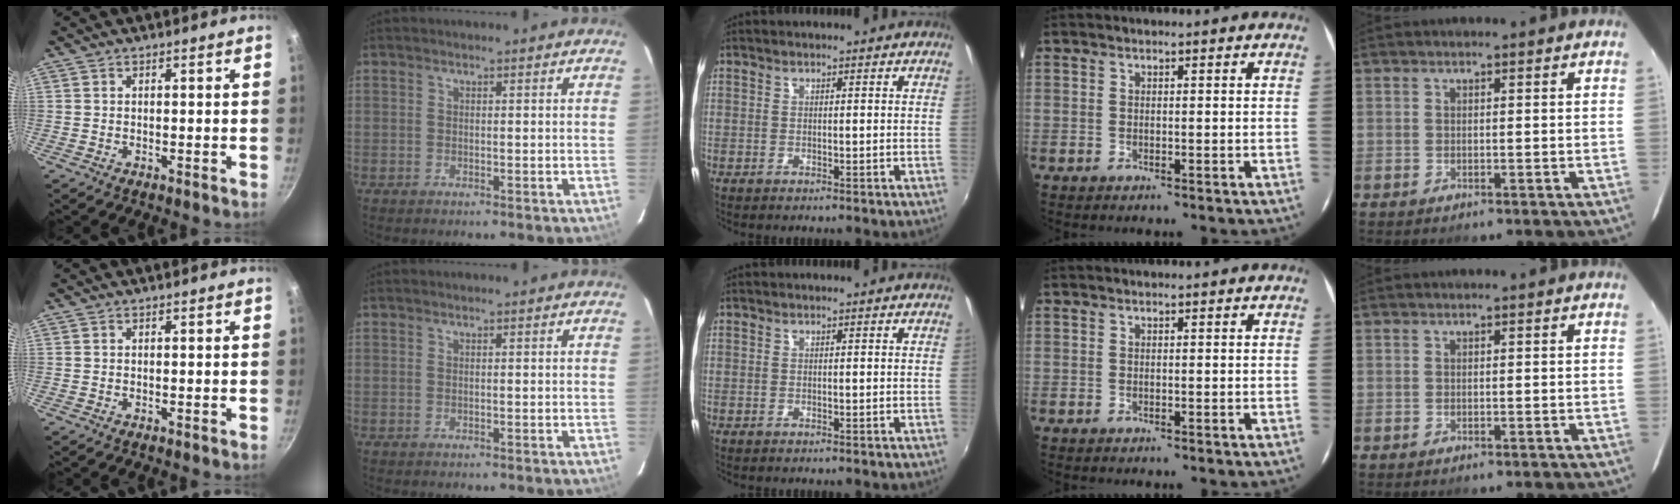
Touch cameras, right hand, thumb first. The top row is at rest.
{}